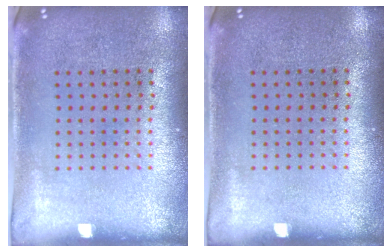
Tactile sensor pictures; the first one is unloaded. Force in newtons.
{"total": 0.0}